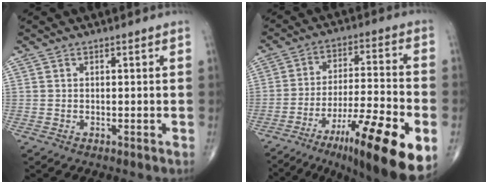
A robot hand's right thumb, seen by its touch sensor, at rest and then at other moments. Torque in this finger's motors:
{"motor_torque": [2.47, 2.04, 0.76, -0.38, 0.49]}